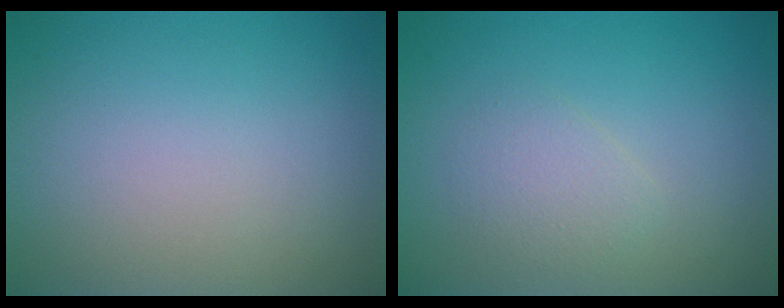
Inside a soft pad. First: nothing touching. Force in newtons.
{"total": 1.8, "press": 1.8, "slide": 0.1}